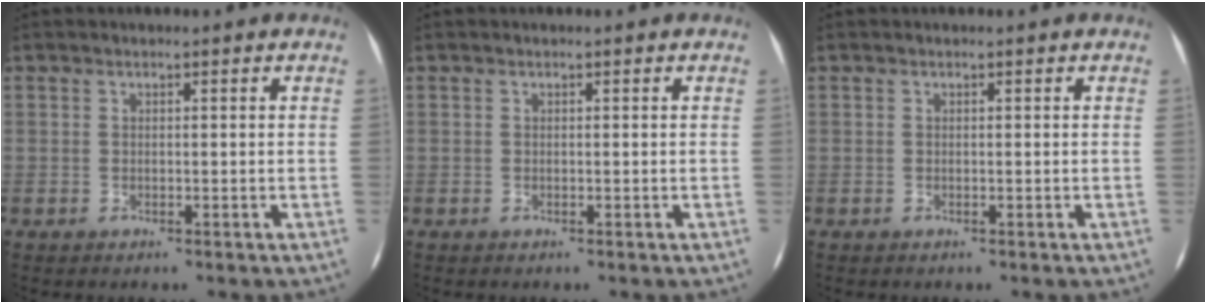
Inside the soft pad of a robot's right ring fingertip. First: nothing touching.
{"total": 0.0}
{"total": 0.0}